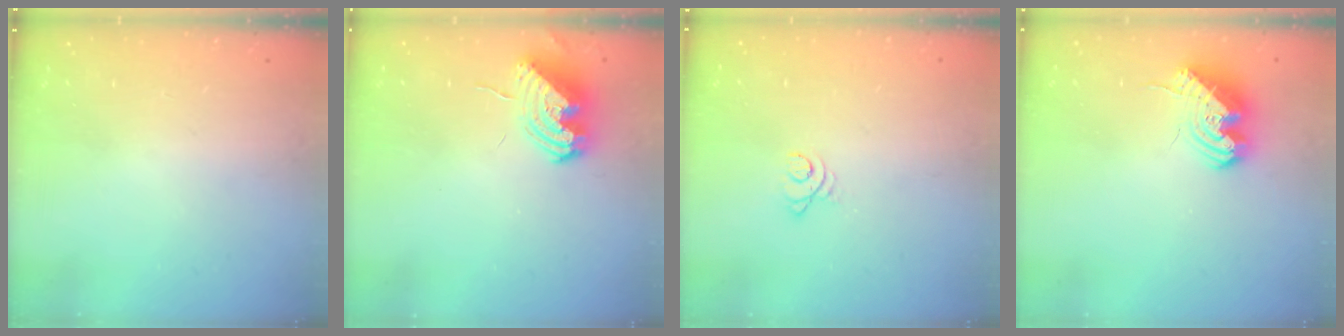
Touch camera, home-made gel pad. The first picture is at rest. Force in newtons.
{"total": 10.4, "press": 10.4, "slide": 0.8}
{"total": 2.4, "press": 2.4, "slide": 0.3}
{"total": 11.9, "press": 11.8, "slide": 0.9}